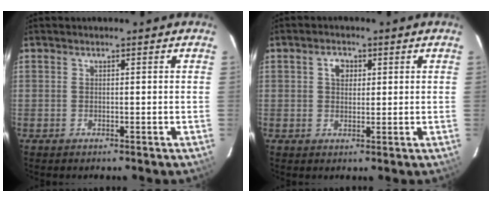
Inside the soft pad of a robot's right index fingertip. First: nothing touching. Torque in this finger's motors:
{"motor_torque": [0.17, -0.09, 0.15, 0.04]}